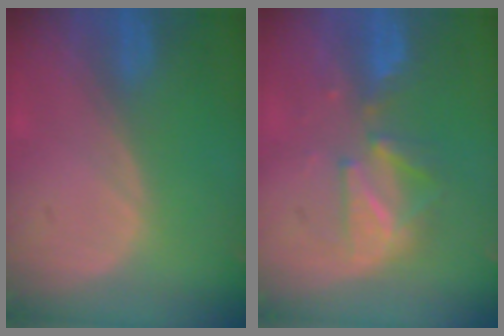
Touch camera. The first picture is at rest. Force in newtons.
{"total": 6.2, "press": 6.2, "slide": 0.6}